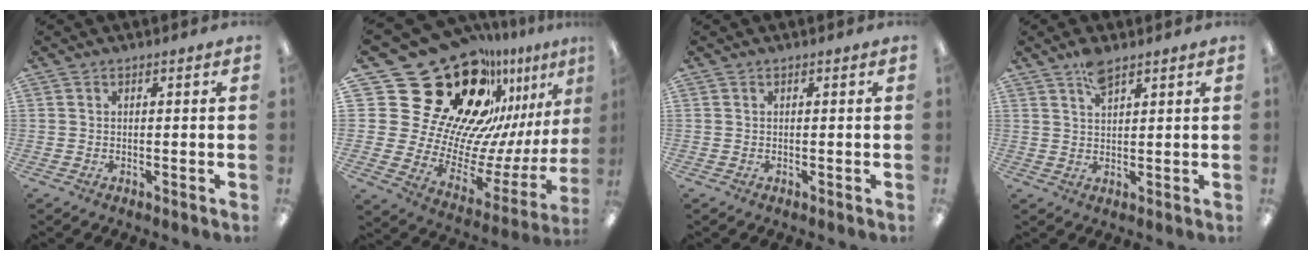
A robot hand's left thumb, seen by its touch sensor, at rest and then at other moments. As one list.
[{"total": 32.2, "force": [20.6, 19.2, 15.5], "torque": [-0.223, -0.192, 0.424]}, {"total": 0.0}, {"total": 4.0, "force": [2.8, 1.5, 2.4], "torque": [-0.046, -0.004, 0.049]}]